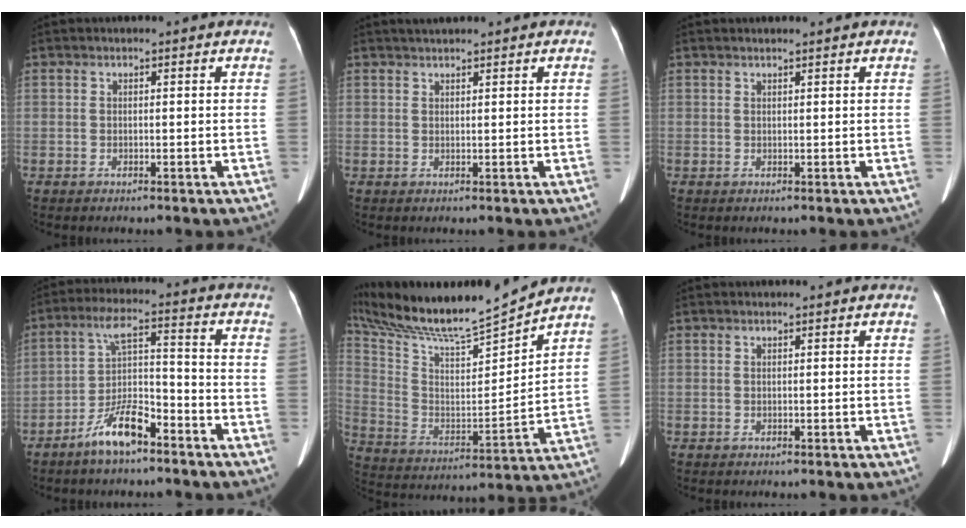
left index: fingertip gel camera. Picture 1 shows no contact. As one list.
[{"total": 1.7, "force": [1.5, 0.4, 0.8], "torque": [-0.015, 0.016, 0.025]}, {"total": 0.7, "force": [0.7, 0.0, 0.3], "torque": [-0.009, 0.010, 0.013]}, {"total": 8.7, "force": [-6.1, 1.7, 5.9], "torque": [-0.123, -0.004, -0.114]}, {"total": 20.0, "force": [18.3, -0.1, 8.1], "torque": [-0.166, -0.023, 0.315]}, {"total": 0.0}]